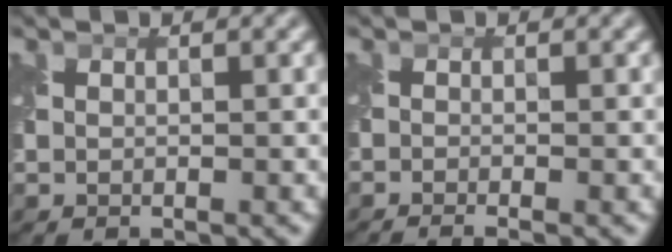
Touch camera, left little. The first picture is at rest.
{"total": 1.7, "force": [-1.2, 0.4, 1.1], "torque": [-0.015, -0.002, -0.020]}